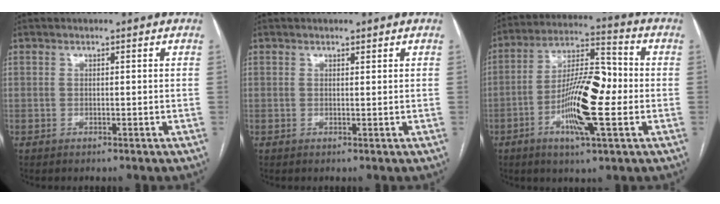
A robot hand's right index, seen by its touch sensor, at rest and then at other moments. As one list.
[{"total": 0.5, "force": [0.5, 0.1, 0.2], "torque": [-0.009, -0.001, 0.008]}, {"total": 13.8, "force": [-2.9, 2.6, 13.3], "torque": [-0.242, 0.007, -0.053]}]